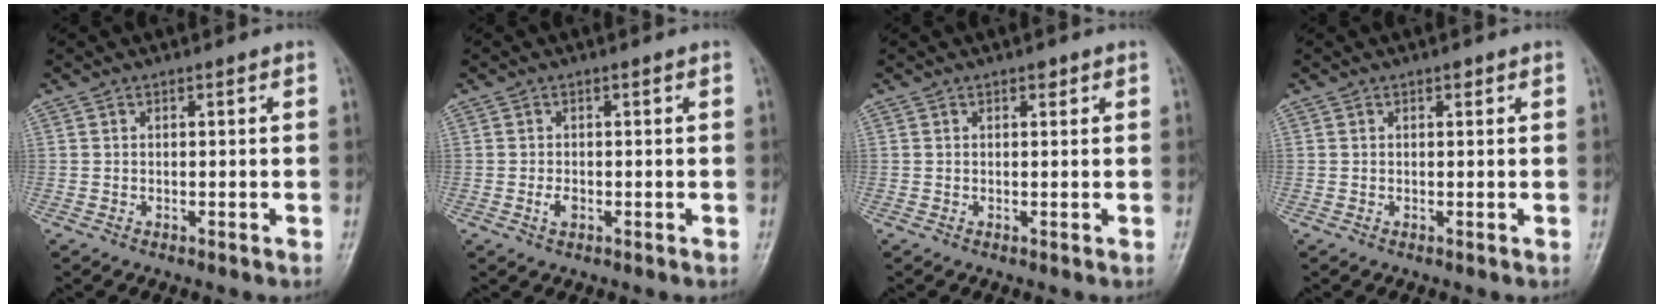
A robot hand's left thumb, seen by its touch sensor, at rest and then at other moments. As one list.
[{"total": 1.6, "force": [-0.4, 0.9, 1.2], "torque": [-0.021, -0.001, -0.008]}, {"total": 1.0, "force": [0.6, 0.5, 0.5], "torque": [-0.001, -0.002, 0.006]}, {"total": 0.7, "force": [0.4, 0.3, 0.4], "torque": [-0.003, -0.001, 0.004]}]